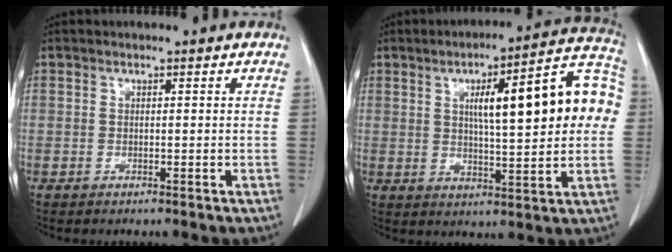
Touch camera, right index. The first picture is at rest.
{"total": 17.6, "force": [3.2, 3.5, 17.0], "torque": [-0.227, 0.040, 0.044]}